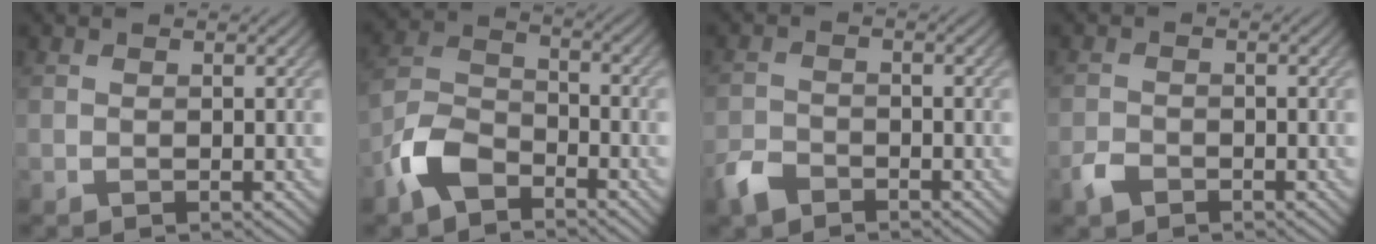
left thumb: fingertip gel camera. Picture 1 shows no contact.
{"total": 7.5, "force": [-4.9, 3.7, 4.2], "torque": [-0.093, 0.002, -0.117]}
{"total": 3.4, "force": [-2.6, 1.7, 1.3], "torque": [-0.030, -0.005, -0.062]}
{"total": 2.1, "force": [-1.5, 1.1, 0.9], "torque": [-0.019, -0.001, -0.035]}